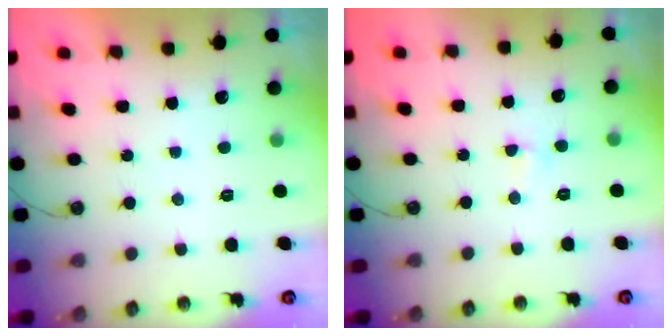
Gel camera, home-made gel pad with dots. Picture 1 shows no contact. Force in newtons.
{"total": 3.0, "press": 2.9, "slide": 0.5}